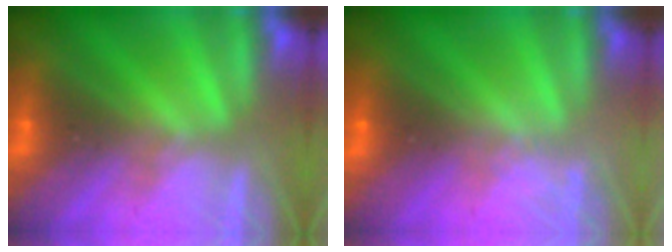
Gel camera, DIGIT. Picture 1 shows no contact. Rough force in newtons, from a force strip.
{"total": 1.6}